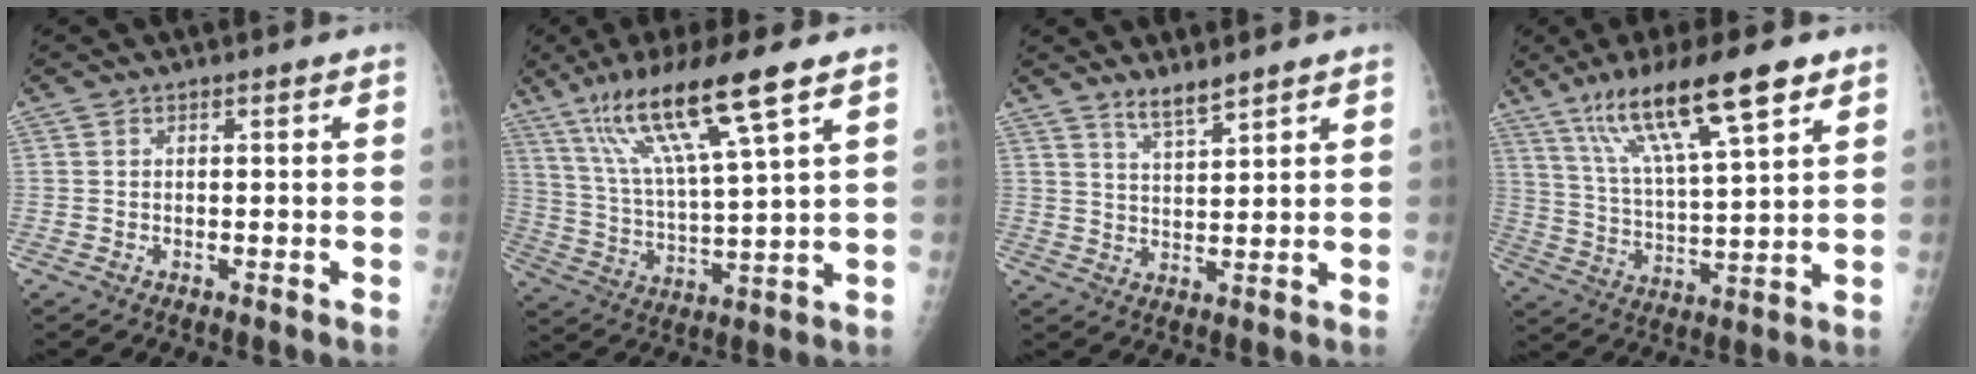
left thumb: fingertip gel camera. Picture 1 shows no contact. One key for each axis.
{"total": 16.8, "fx": 10.0, "fy": 2.3, "fz": 13.3, "tx": -0.247, "ty": -0.030, "tz": 0.190}
{"total": 4.3, "fx": 3.6, "fy": 0.4, "fz": 2.1, "tx": -0.038, "ty": -0.029, "tz": 0.071}
{"total": 17.4, "fx": 10.5, "fy": 3.1, "fz": 13.5, "tx": -0.230, "ty": -0.031, "tz": 0.193}